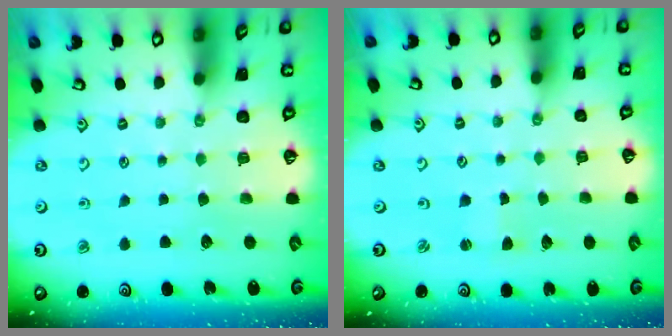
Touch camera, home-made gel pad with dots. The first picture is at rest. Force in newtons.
{"total": 1.4, "press": 1.4, "slide": 0.3}